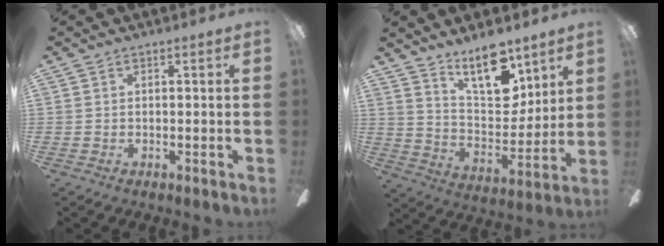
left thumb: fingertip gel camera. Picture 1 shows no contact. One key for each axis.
{"total": 16.1, "fx": 11.3, "fy": 7.0, "fz": 9.2, "tx": -0.142, "ty": -0.065, "tz": 0.198}